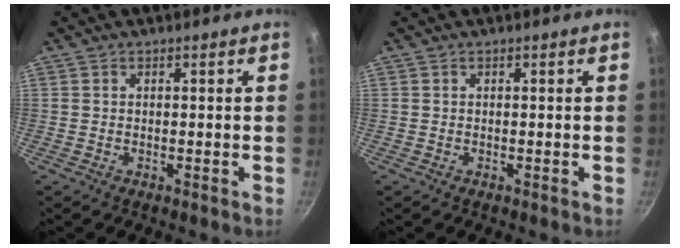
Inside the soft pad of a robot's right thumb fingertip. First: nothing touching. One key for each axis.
{"total": 0.0}